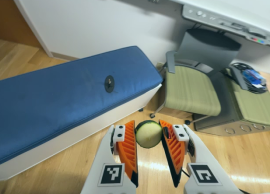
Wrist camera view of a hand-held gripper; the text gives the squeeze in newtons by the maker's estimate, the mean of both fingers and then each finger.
{"total": 10.0, "left": 10.0, "right": 9.9}